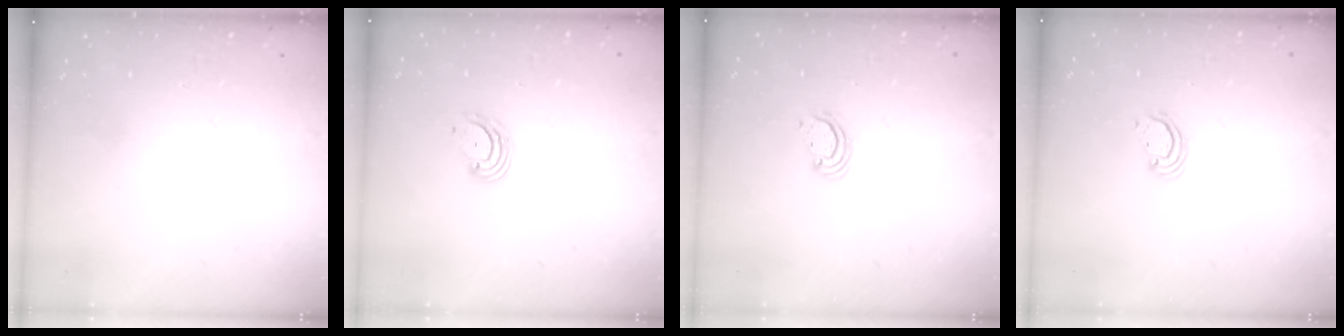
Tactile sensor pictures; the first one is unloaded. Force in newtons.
{"total": 4.0, "press": 3.9, "slide": 0.4}
{"total": 2.2, "press": 2.2, "slide": 0.1}
{"total": 2.2, "press": 2.2, "slide": 0.1}